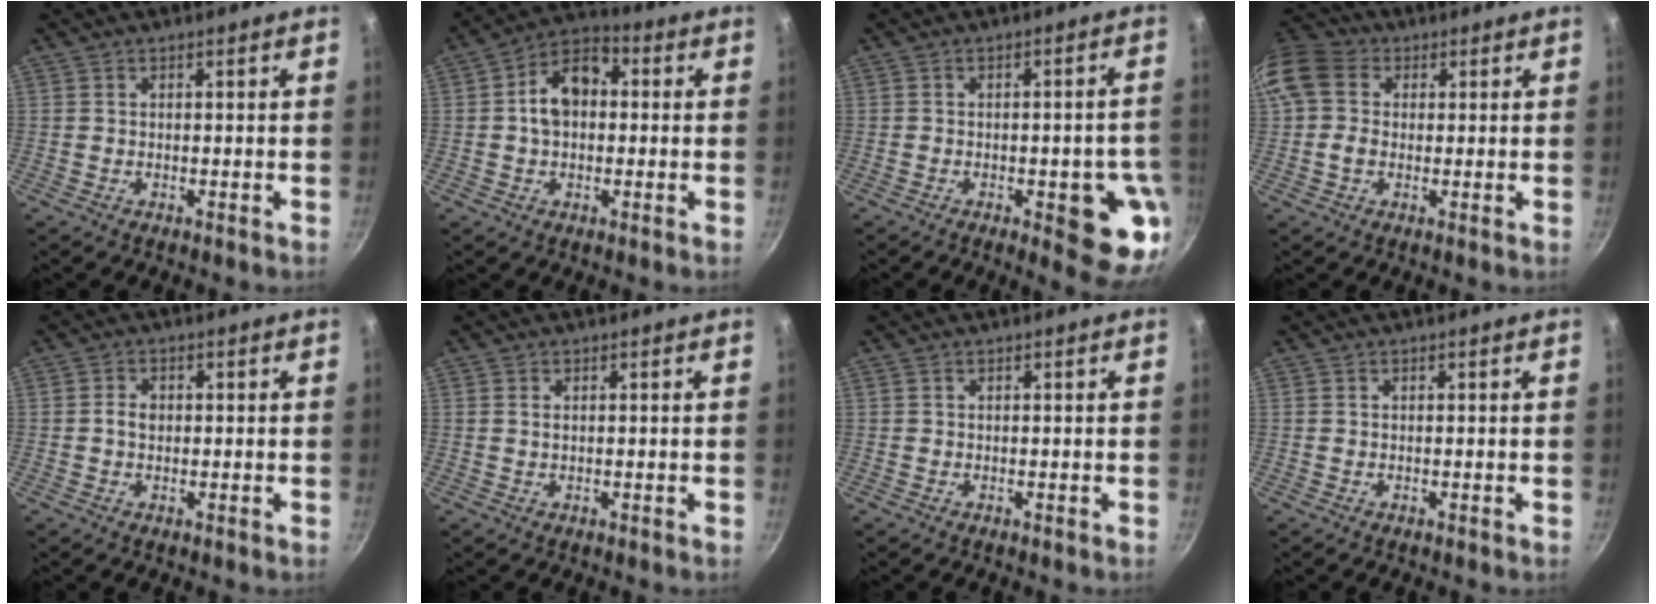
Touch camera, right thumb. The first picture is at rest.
{"total": 10.1, "force": [0.8, 7.0, 7.2], "torque": [-0.089, 0.030, -0.003]}
{"total": 11.6, "force": [-3.6, 4.1, 10.2], "torque": [-0.077, 0.012, -0.042]}
{"total": 11.3, "force": [1.5, 9.3, 6.2], "torque": [-0.125, 0.023, 0.015]}
{"total": 2.3, "force": [0.0, 1.8, 1.5], "torque": [-0.018, 0.005, -0.001]}
{"total": 0.9, "force": [0.3, 0.5, 0.7], "torque": [-0.012, 0.001, 0.004]}
{"total": 0.0}
{"total": 0.0}